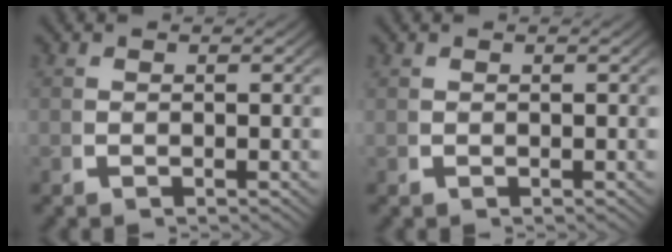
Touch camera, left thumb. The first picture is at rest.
{"total": 0.0}